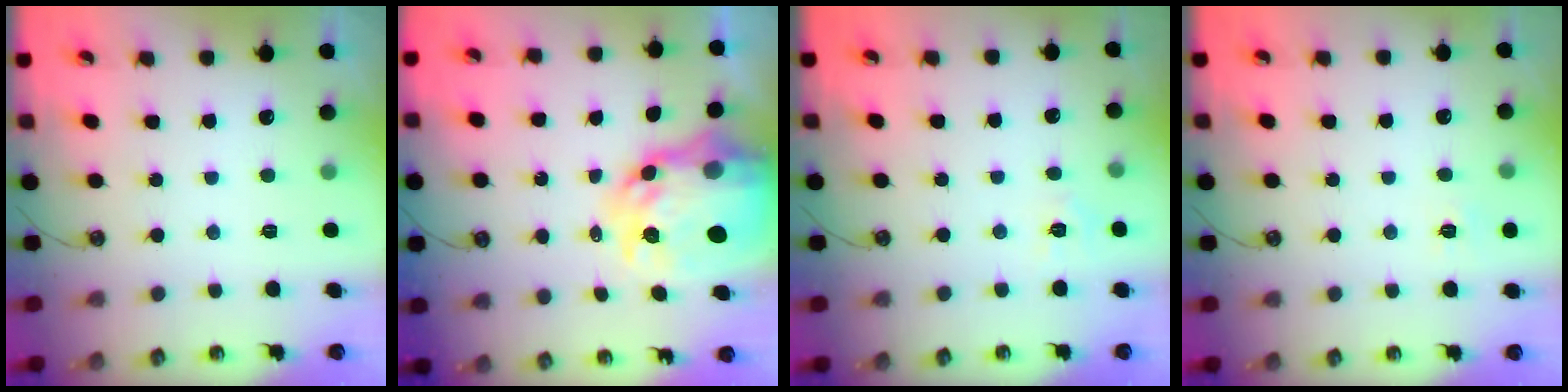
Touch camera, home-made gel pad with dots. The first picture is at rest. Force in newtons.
{"total": 14.4, "press": 14.3, "slide": 1.2}
{"total": 6.8, "press": 6.8, "slide": 0.7}
{"total": 4.4, "press": 4.3, "slide": 0.5}